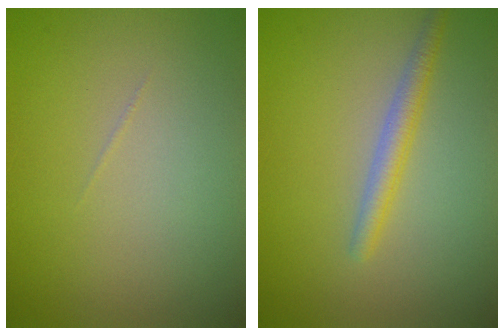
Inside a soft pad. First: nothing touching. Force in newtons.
{"total": 2.1, "press": 2.1, "slide": 0.1}